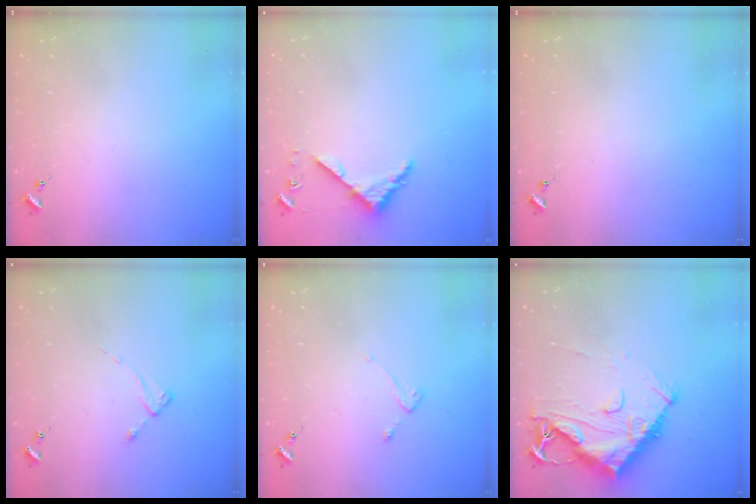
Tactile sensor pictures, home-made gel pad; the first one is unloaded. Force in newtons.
{"total": 4.3, "press": 4.3, "slide": 0.4}
{"total": 0.0}
{"total": 1.9, "press": 1.8, "slide": 0.3}
{"total": 2.2, "press": 2.1, "slide": 0.4}
{"total": 14.7, "press": 14.6, "slide": 1.5}